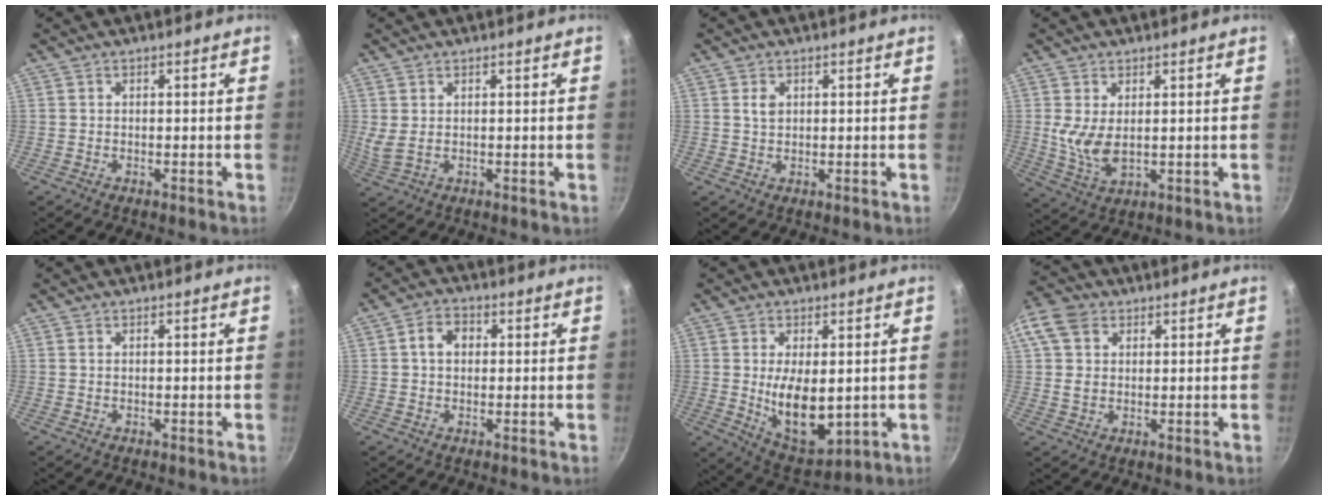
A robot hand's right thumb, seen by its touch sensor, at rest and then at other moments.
{"total": 2.7, "force": [1.0, 1.2, 2.2], "torque": [-0.044, -0.004, 0.027]}
{"total": 2.2, "force": [0.7, 1.5, 1.4], "torque": [-0.021, -0.001, 0.013]}
{"total": 6.9, "force": [1.0, 3.6, 5.8], "torque": [-0.111, -0.017, 0.031]}
{"total": 0.0}
{"total": 4.6, "force": [0.7, 3.6, 2.9], "torque": [-0.031, 0.011, 0.005]}
{"total": 12.3, "force": [0.1, 6.5, 10.5], "torque": [-0.153, -0.023, 0.023]}
{"total": 11.1, "force": [3.8, 8.4, 6.1], "torque": [-0.128, 0.007, 0.061]}